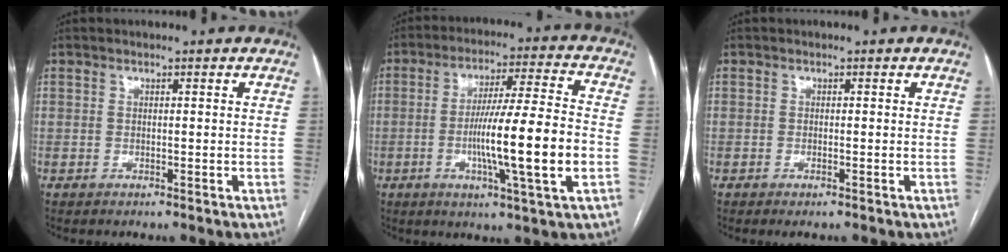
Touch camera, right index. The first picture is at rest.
{"total": 15.0, "force": [-3.1, -0.3, 14.6], "torque": [-0.249, -0.005, -0.056]}
{"total": 0.6, "force": [-0.4, -0.1, 0.4], "torque": [-0.009, -0.001, -0.005]}